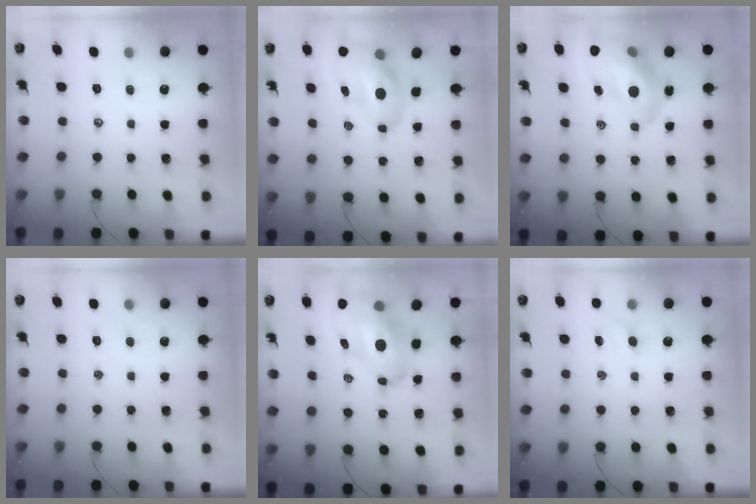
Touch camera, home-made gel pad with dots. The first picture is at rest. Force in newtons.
{"total": 8.3, "press": 8.0, "slide": 2.2}
{"total": 16.0, "press": 15.3, "slide": 4.7}
{"total": 0.0}
{"total": 15.9, "press": 15.2, "slide": 4.5}
{"total": 2.7, "press": 2.6, "slide": 0.8}